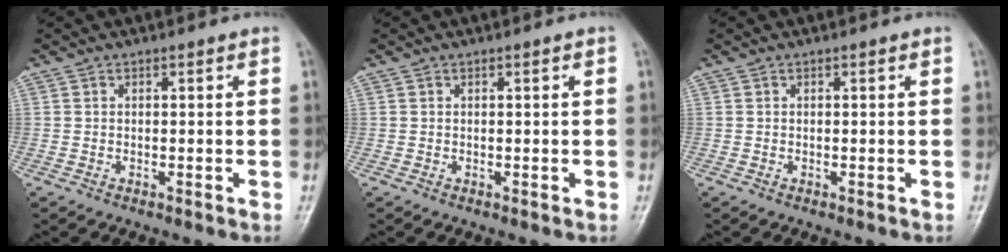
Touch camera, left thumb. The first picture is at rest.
{"total": 0.0}
{"total": 0.0}